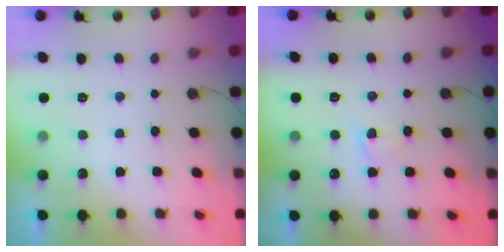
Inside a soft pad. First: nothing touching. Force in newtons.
{"total": 1.6, "press": 1.6, "slide": 0.3}